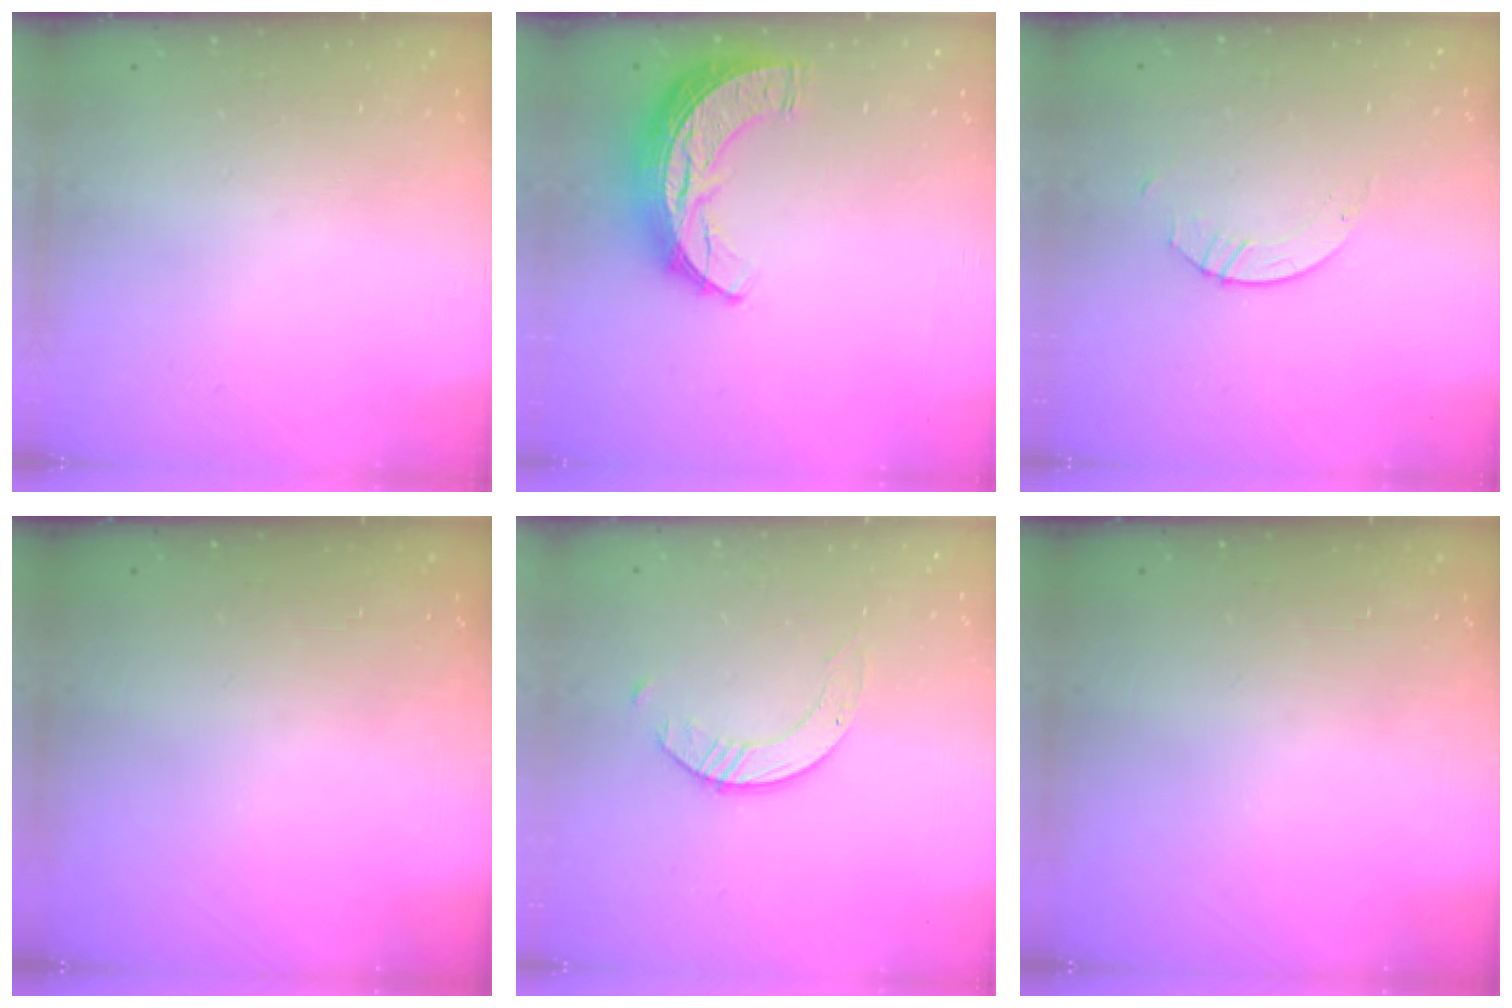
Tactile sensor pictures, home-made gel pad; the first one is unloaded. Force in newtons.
{"total": 11.3, "press": 11.2, "slide": 0.7}
{"total": 2.6, "press": 2.6, "slide": 0.2}
{"total": 0.0}
{"total": 2.6, "press": 2.6, "slide": 0.3}
{"total": 0.0}